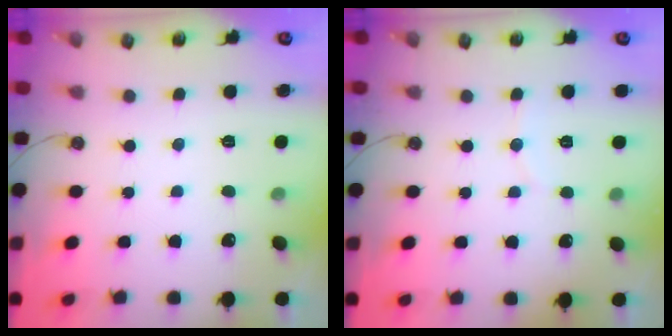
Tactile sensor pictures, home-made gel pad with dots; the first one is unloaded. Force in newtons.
{"total": 2.6, "press": 2.6, "slide": 0.2}